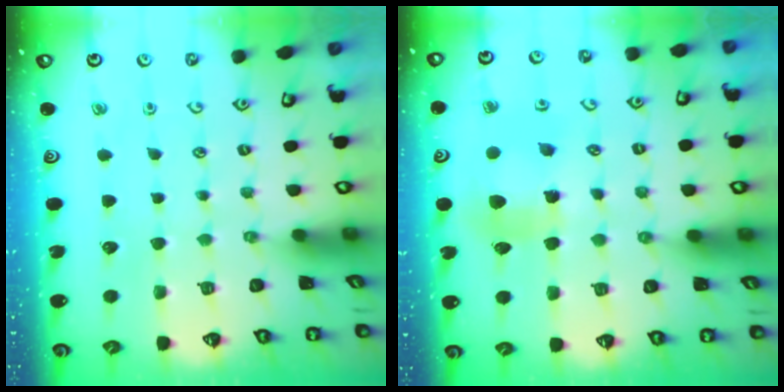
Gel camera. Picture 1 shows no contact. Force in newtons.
{"total": 7.5, "press": 7.4, "slide": 0.6}